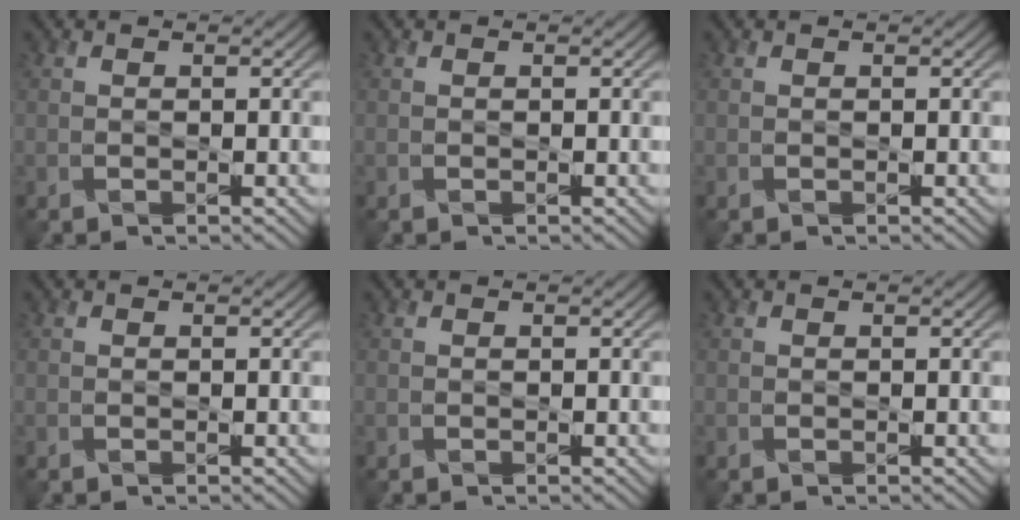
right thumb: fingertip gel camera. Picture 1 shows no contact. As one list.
[{"total": 0.0}, {"total": 0.0}, {"total": 0.0}, {"total": 0.0}, {"total": 0.0}]